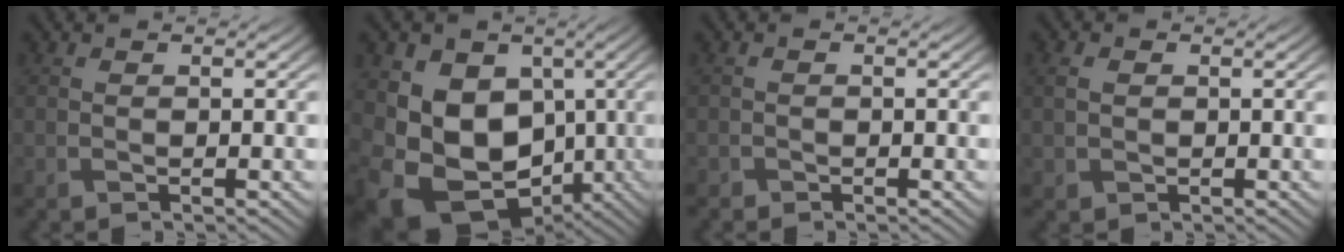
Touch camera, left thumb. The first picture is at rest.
{"total": 14.6, "force": [-2.5, 11.9, 8.1], "torque": [-0.178, -0.015, -0.046]}
{"total": 0.7, "force": [-0.6, 0.2, -0.2], "torque": [0.007, -0.002, -0.013]}
{"total": 2.2, "force": [0.3, 1.8, 1.2], "torque": [-0.034, 0.000, 0.005]}